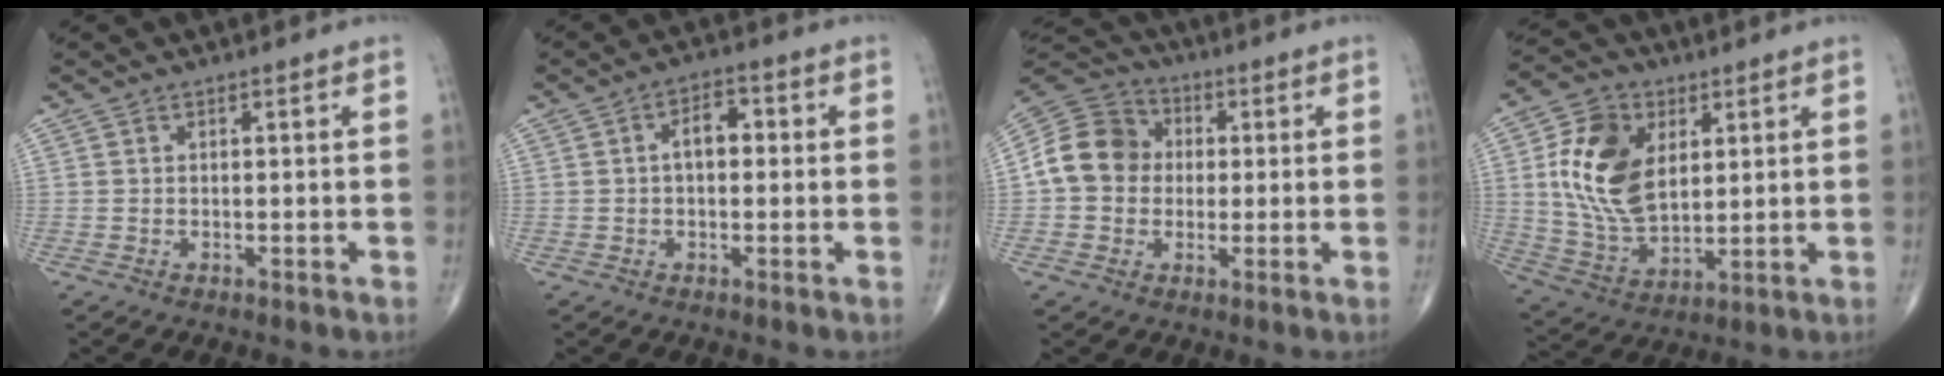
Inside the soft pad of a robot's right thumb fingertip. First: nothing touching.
{"total": 4.7, "force": [0.3, 2.7, 3.9], "torque": [-0.051, 0.015, -0.004]}
{"total": 12.0, "force": [0.5, 10.3, 6.1], "torque": [-0.096, 0.029, -0.003]}
{"total": 15.8, "force": [3.8, 10.2, 11.5], "torque": [-0.194, -0.015, 0.075]}